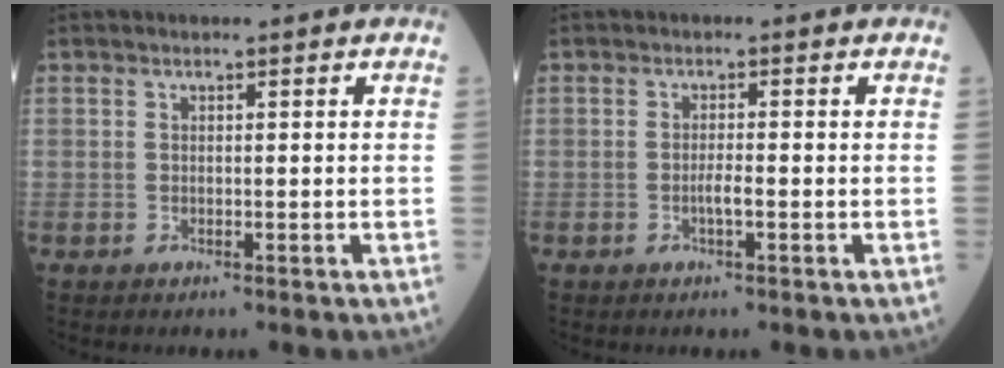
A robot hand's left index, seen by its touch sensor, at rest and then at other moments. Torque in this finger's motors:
{"motor_torque": [0.42, 0.26, 0.00, 0.01]}